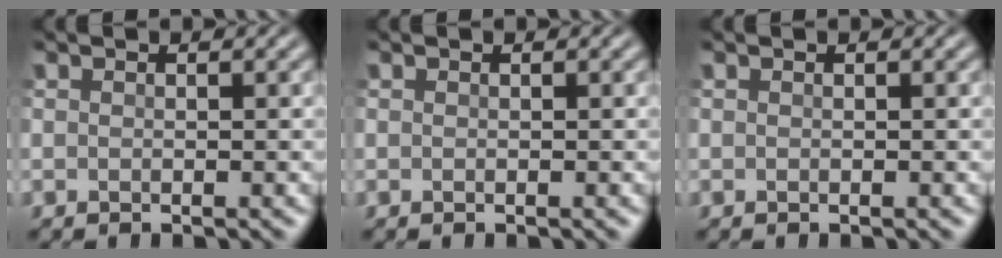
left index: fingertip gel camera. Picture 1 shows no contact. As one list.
[{"total": 0.0}, {"total": 0.0}]